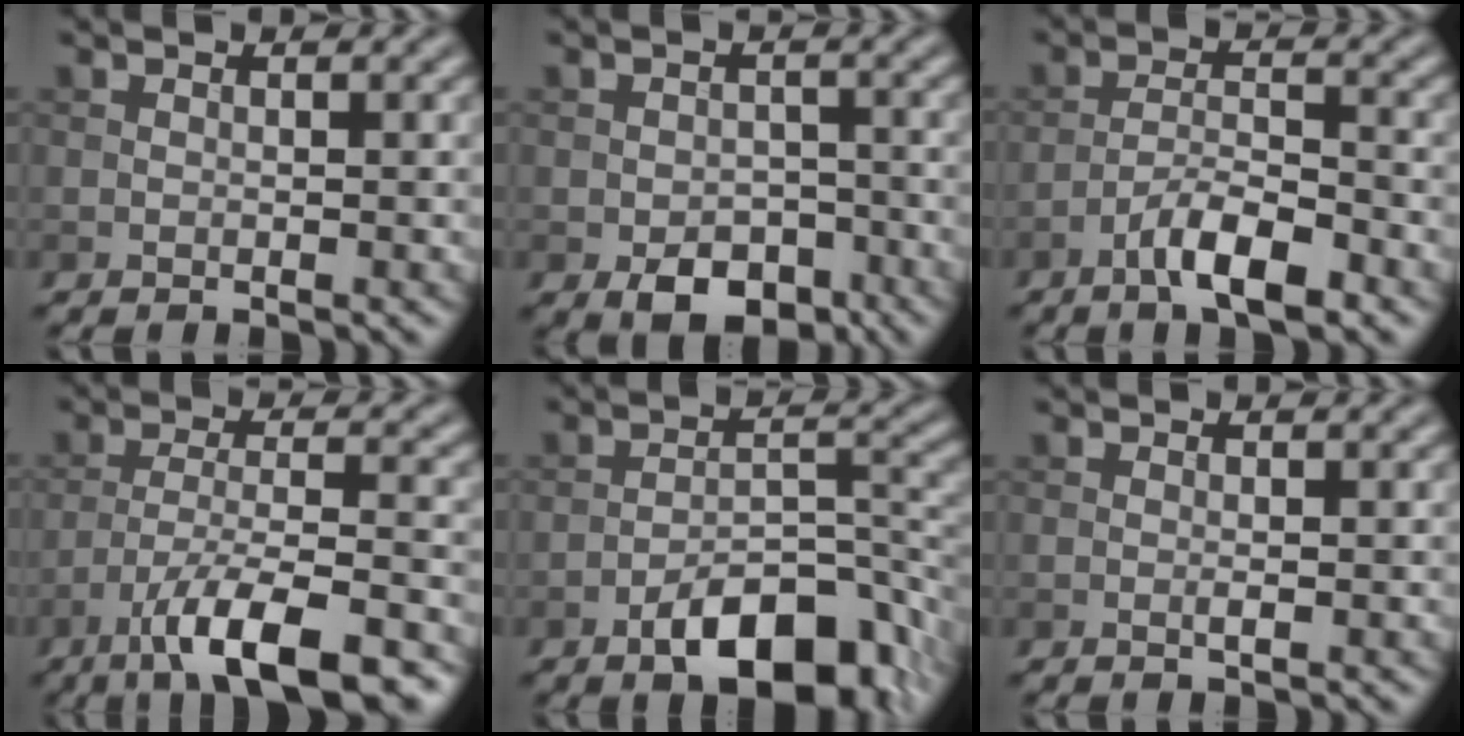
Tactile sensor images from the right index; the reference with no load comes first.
{"total": 4.7, "force": [-2.5, 3.0, 2.6], "torque": [-0.038, -0.010, -0.040]}
{"total": 4.9, "force": [-3.2, 1.2, 3.5], "torque": [-0.065, 0.007, -0.061]}
{"total": 9.7, "force": [-6.2, 2.4, 7.1], "torque": [-0.118, 0.001, -0.105]}
{"total": 9.3, "force": [-5.5, 3.8, 6.5], "torque": [-0.095, 0.008, -0.091]}
{"total": 0.5, "force": [-0.1, 0.1, 0.5], "torque": [-0.013, -0.002, -0.002]}